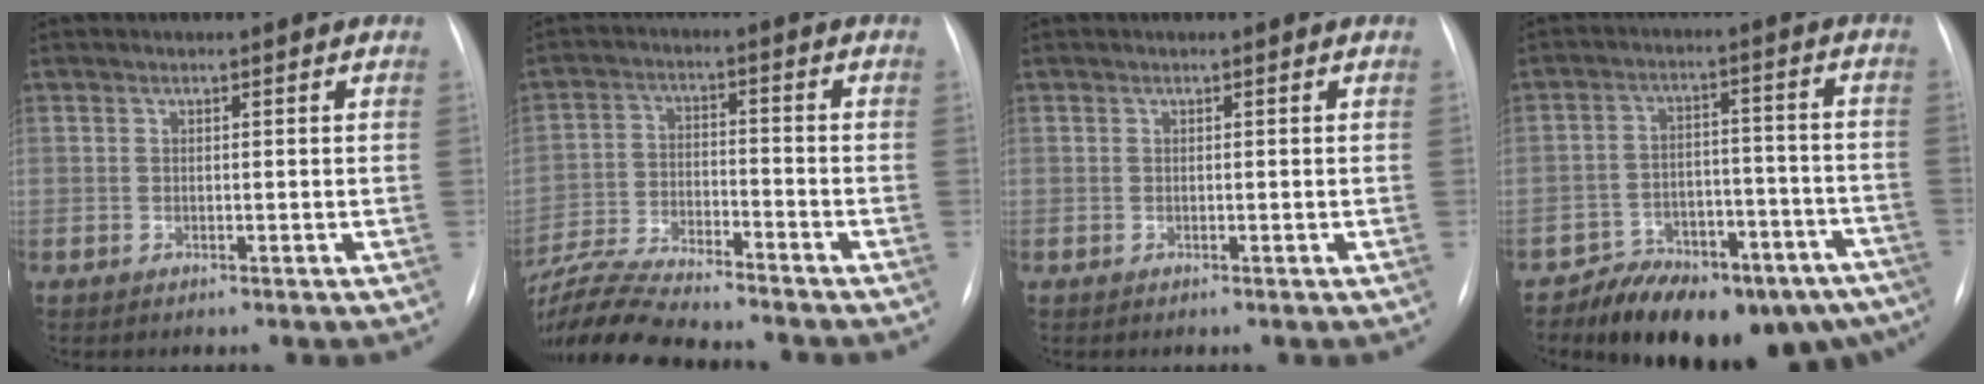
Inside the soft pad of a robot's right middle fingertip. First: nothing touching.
{"total": 16.1, "force": [-14.4, 1.6, 7.0], "torque": [-0.152, -0.019, -0.249]}
{"total": 0.0}
{"total": 17.7, "force": [-13.7, 7.6, 8.3], "torque": [-0.076, 0.043, -0.183]}